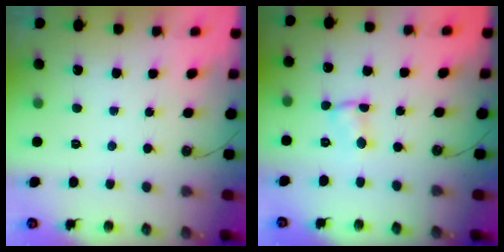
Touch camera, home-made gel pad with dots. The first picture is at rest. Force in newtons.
{"total": 1.6, "press": 1.6, "slide": 0.3}